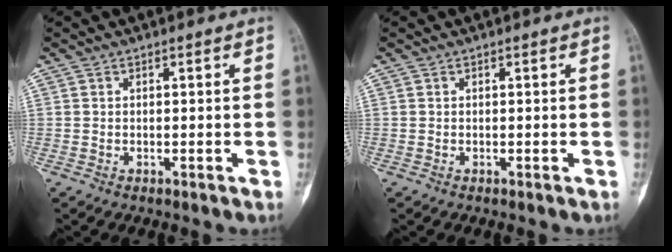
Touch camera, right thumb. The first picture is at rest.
{"total": 0.0}